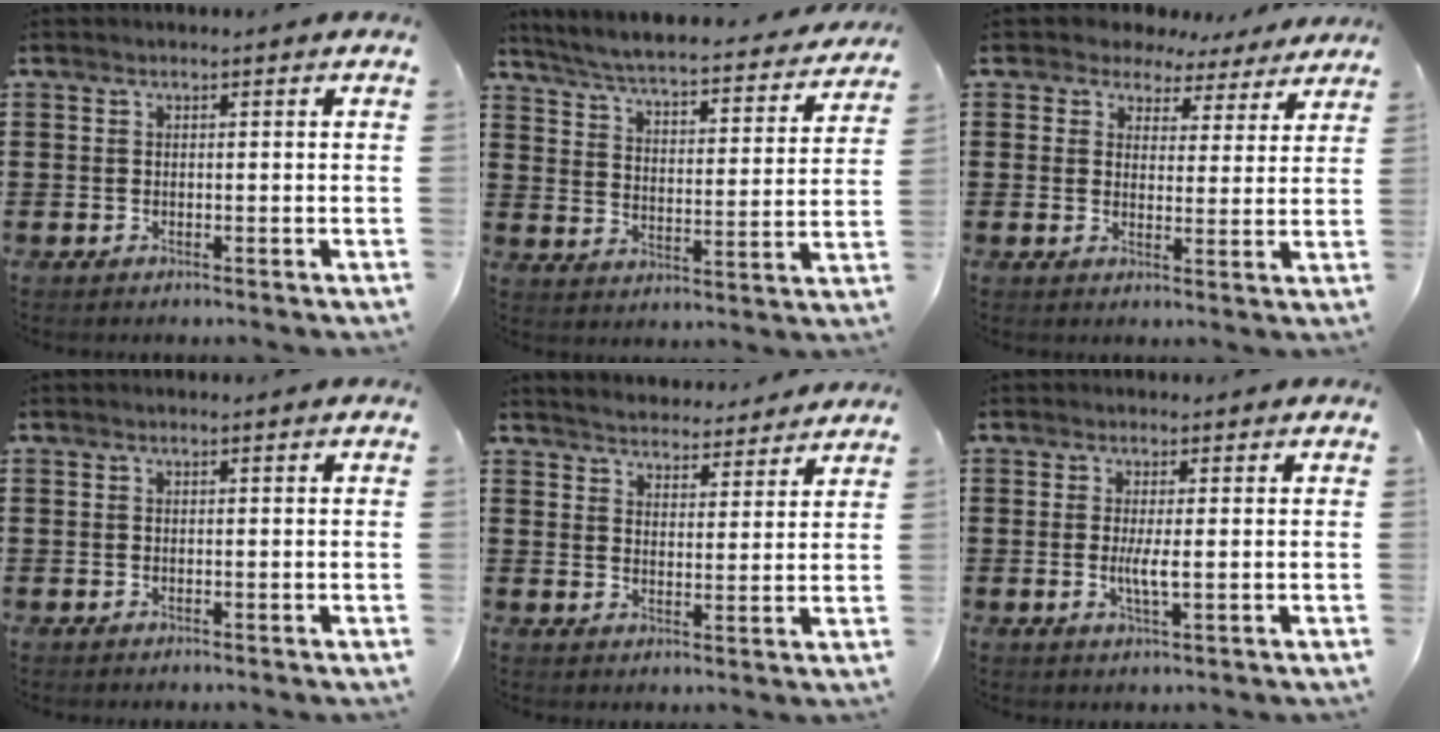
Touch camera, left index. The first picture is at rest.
{"total": 4.7, "force": [4.5, -0.2, 1.5], "torque": [-0.053, -0.038, 0.069]}
{"total": 4.3, "force": [3.7, 2.0, 0.4], "torque": [-0.023, -0.018, 0.063]}
{"total": 0.0}
{"total": 3.9, "force": [3.9, 0.1, -0.3], "torque": [-0.013, -0.025, 0.068]}
{"total": 3.2, "force": [0.0, 0.4, 3.1], "torque": [-0.056, -0.002, -0.001]}